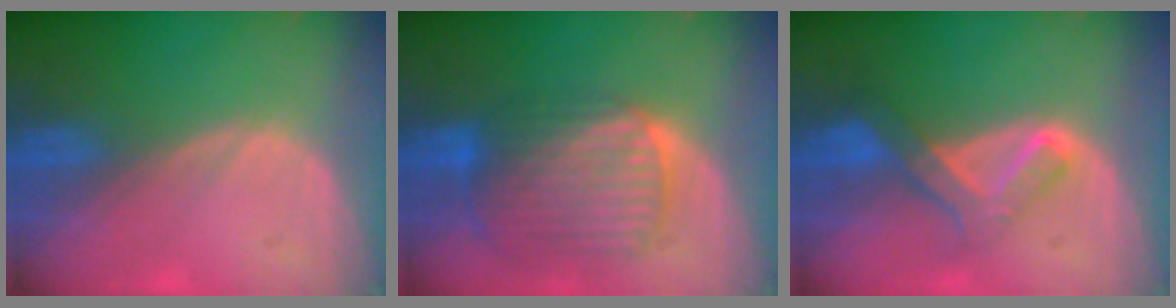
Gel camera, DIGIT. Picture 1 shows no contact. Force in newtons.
{"total": 10.3, "press": 8.6, "slide": 5.6}
{"total": 6.9, "press": 5.8, "slide": 3.7}